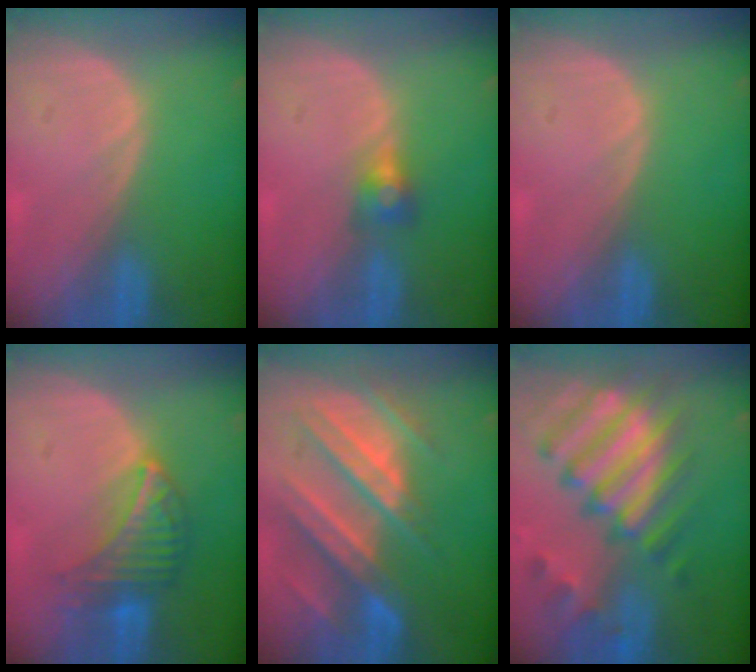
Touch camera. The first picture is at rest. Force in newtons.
{"total": 2.8, "press": 2.5, "slide": 1.3}
{"total": 0.0}
{"total": 6.7, "press": 6.6, "slide": 1.2}
{"total": 11.1, "press": 9.9, "slide": 5.1}
{"total": 12.5, "press": 10.8, "slide": 6.3}